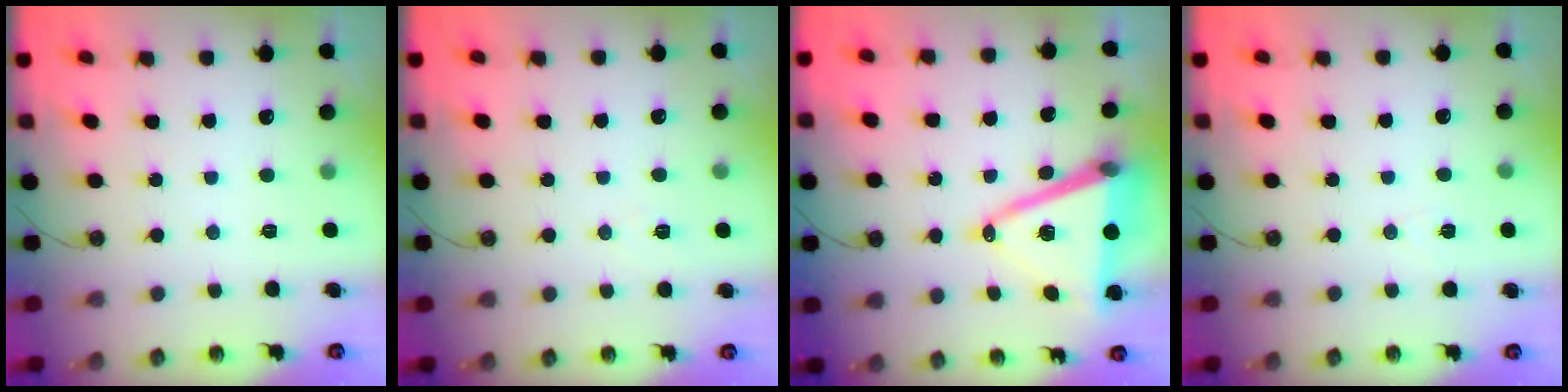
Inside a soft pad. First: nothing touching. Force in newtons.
{"total": 6.3, "press": 4.6, "slide": 4.3}
{"total": 15.0, "press": 14.5, "slide": 3.9}
{"total": 4.3, "press": 3.4, "slide": 2.5}